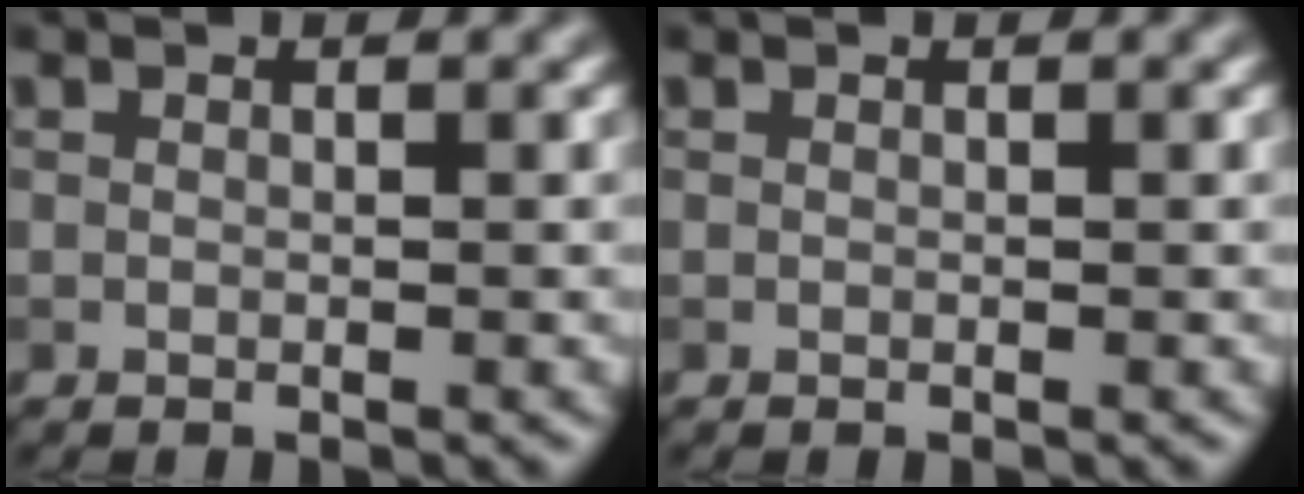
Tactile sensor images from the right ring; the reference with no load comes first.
{"total": 0.0}